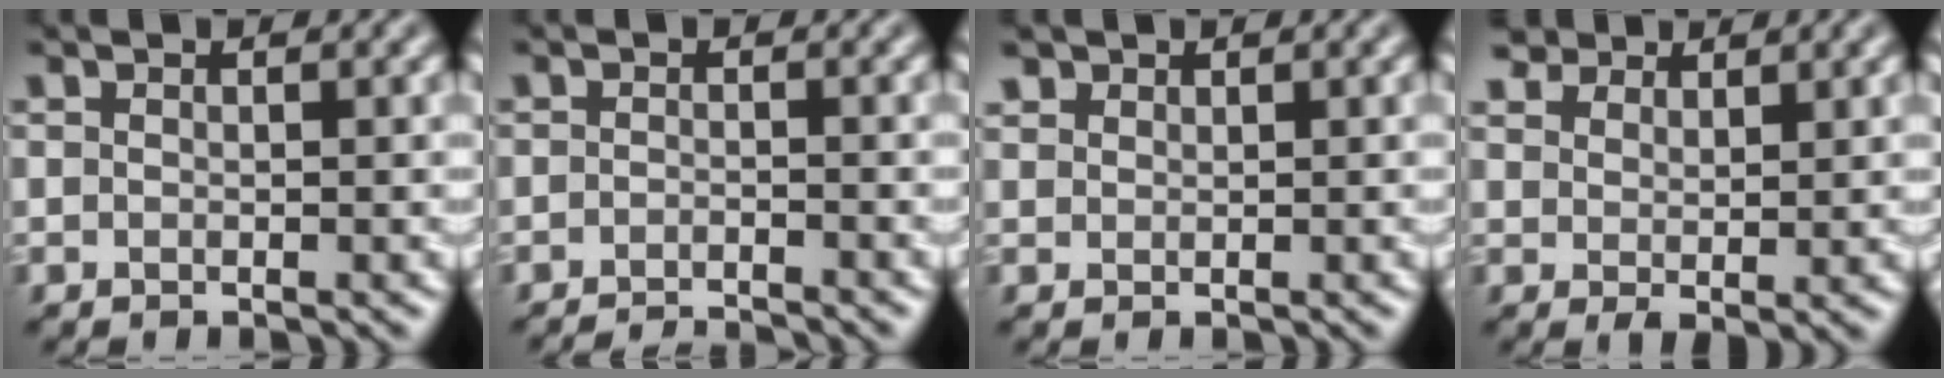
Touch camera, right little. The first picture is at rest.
{"total": 3.0, "force": [-2.8, 0.3, 0.9], "torque": [-0.015, -0.004, -0.047]}
{"total": 1.1, "force": [0.9, 0.7, 0.0], "torque": [0.000, 0.002, 0.018]}
{"total": 3.4, "force": [2.5, 1.8, 1.5], "torque": [-0.034, 0.002, 0.046]}